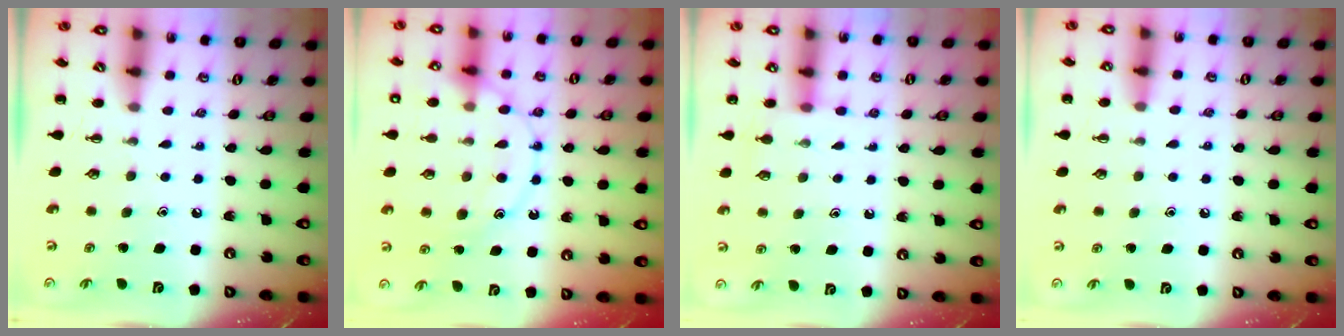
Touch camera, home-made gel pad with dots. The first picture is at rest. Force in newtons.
{"total": 15.7, "press": 15.6, "slide": 1.1}
{"total": 4.8, "press": 4.6, "slide": 1.4}
{"total": 6.3, "press": 6.0, "slide": 1.9}